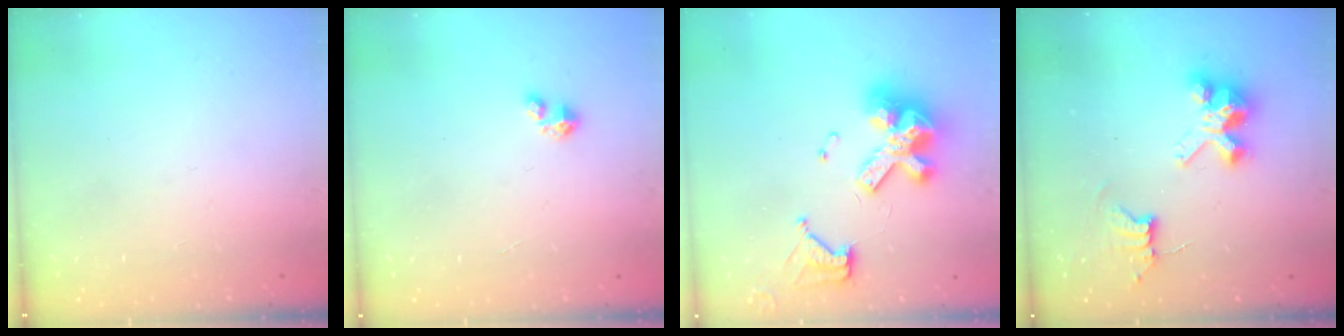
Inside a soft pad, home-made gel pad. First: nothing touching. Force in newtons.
{"total": 3.0, "press": 3.0, "slide": 0.3}
{"total": 15.0, "press": 14.9, "slide": 1.5}
{"total": 8.4, "press": 8.4, "slide": 0.7}